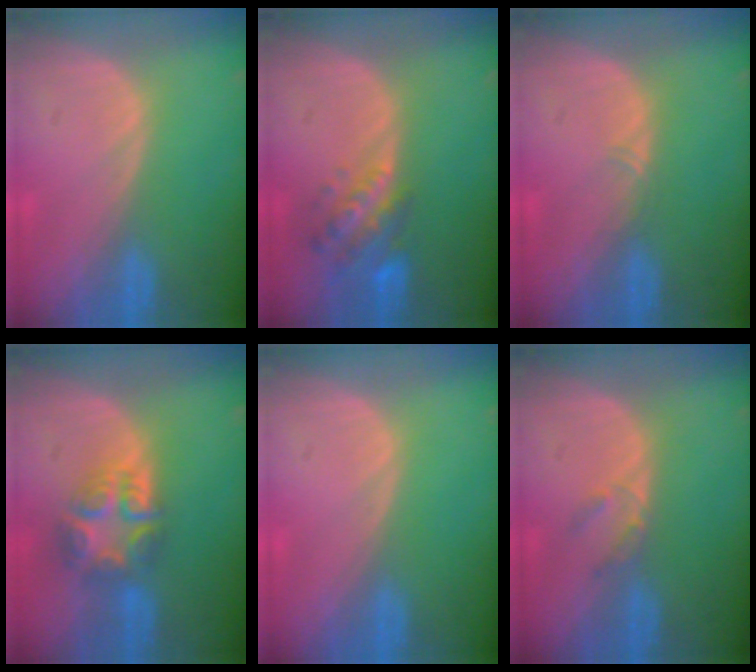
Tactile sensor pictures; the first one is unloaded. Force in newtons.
{"total": 6.1, "press": 5.9, "slide": 1.5}
{"total": 0.8, "press": 0.7, "slide": 0.4}
{"total": 7.8, "press": 6.7, "slide": 3.9}
{"total": 0.0}
{"total": 2.3, "press": 2.0, "slide": 1.1}